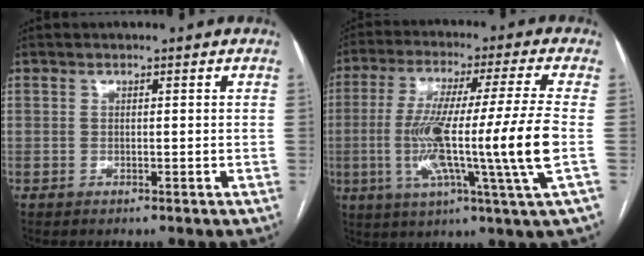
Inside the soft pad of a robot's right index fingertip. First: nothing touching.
{"total": 18.2, "force": [-2.7, -1.7, 18.0], "torque": [-0.310, -0.014, -0.059]}